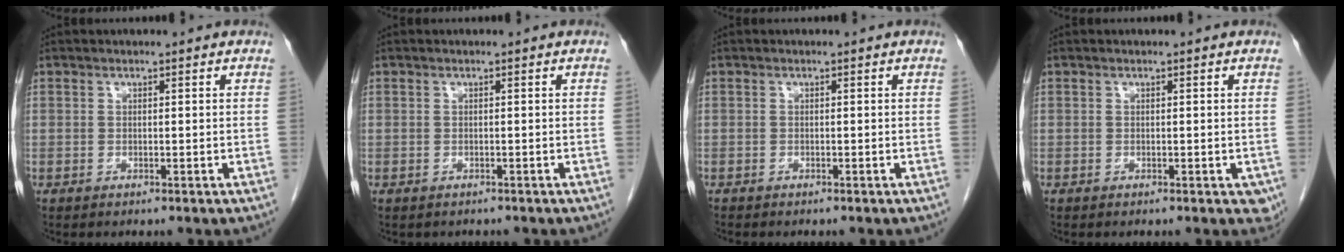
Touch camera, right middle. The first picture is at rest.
{"total": 1.1, "force": [-0.9, 0.6, 0.2], "torque": [-0.011, 0.000, -0.011]}
{"total": 0.6, "force": [-0.6, 0.1, 0.2], "torque": [-0.007, -0.001, -0.012]}
{"total": 1.8, "force": [-0.7, 0.9, 1.4], "torque": [-0.004, -0.001, -0.006]}